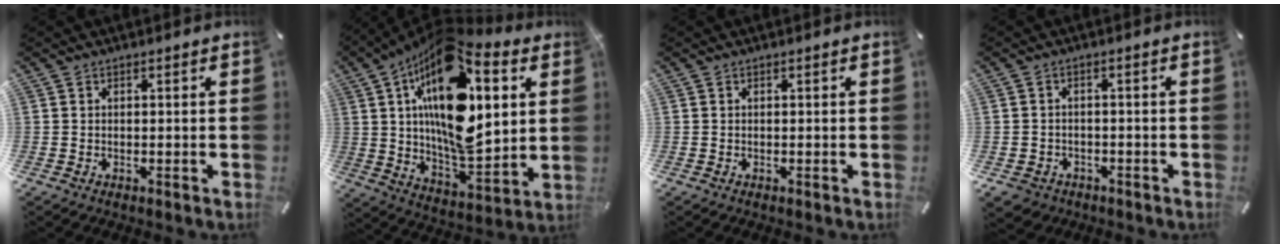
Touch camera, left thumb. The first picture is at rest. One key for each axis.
{"total": 25.7, "fx": 8.9, "fy": 12.6, "fz": 20.5, "tx": -0.370, "ty": -0.057, "tz": 0.144}
{"total": 0.0}
{"total": 3.4, "fx": -2.0, "fy": 2.7, "fz": 0.8, "tx": -0.020, "ty": 0.008, "tz": -0.040}